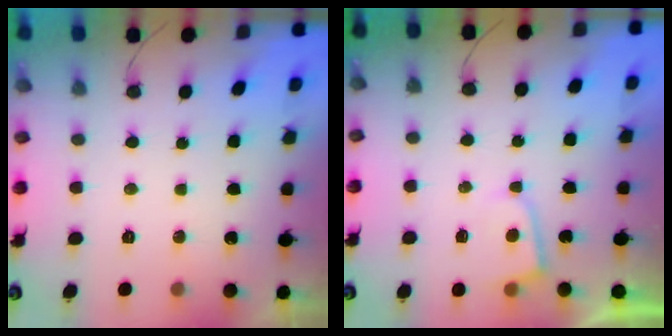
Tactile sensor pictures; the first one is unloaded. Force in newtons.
{"total": 3.7, "press": 3.7, "slide": 0.3}